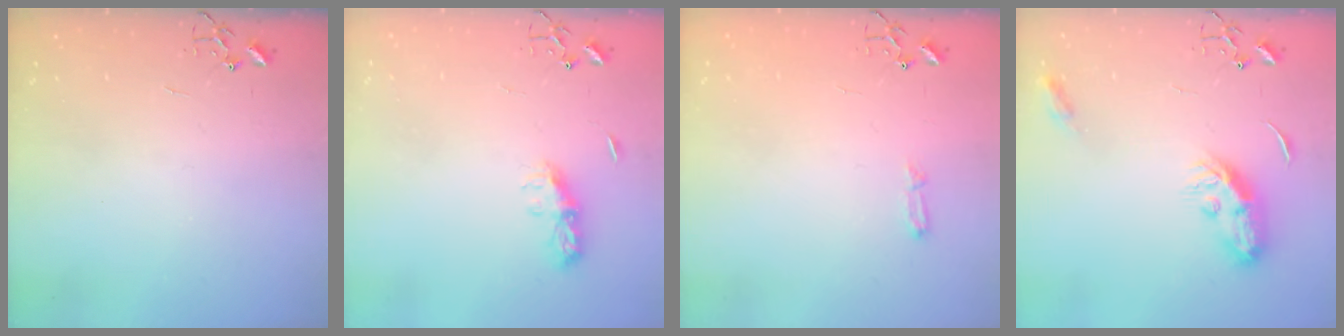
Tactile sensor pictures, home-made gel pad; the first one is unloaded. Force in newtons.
{"total": 7.4, "press": 7.4, "slide": 0.4}
{"total": 4.8, "press": 4.8, "slide": 0.5}
{"total": 10.4, "press": 10.4, "slide": 0.1}